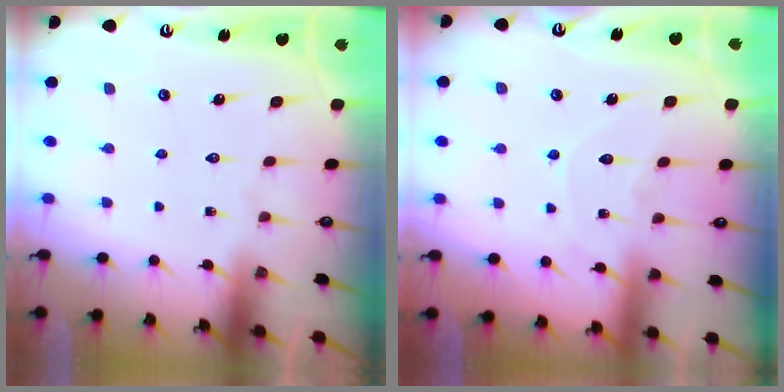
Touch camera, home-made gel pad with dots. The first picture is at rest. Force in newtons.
{"total": 6.8, "press": 6.8, "slide": 0.7}